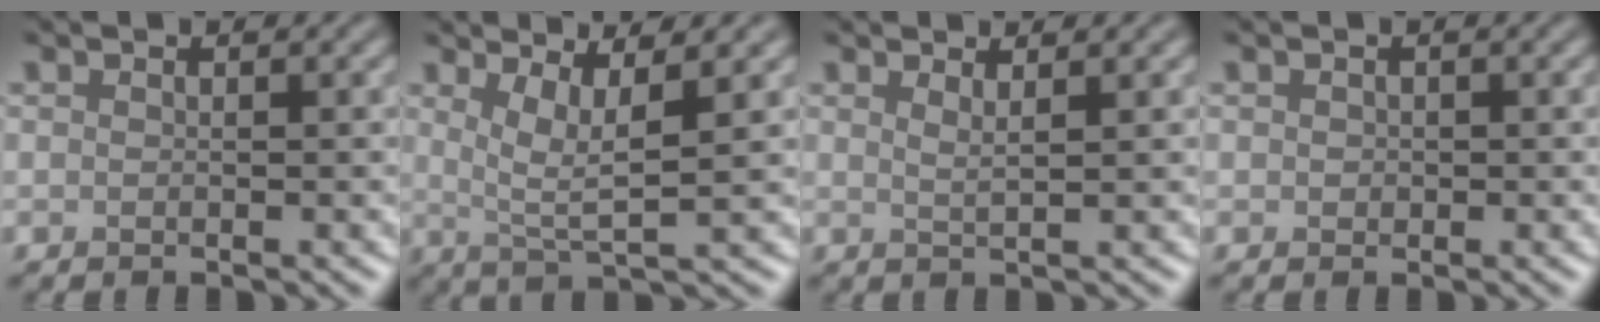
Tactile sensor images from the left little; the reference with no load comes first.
{"total": 4.0, "force": [1.5, 0.9, 3.6], "torque": [-0.066, -0.006, 0.031]}
{"total": 1.5, "force": [0.9, 0.4, 1.0], "torque": [-0.007, 0.000, 0.011]}
{"total": 0.5, "force": [0.1, 0.5, 0.1], "torque": [0.001, -0.003, -0.001]}